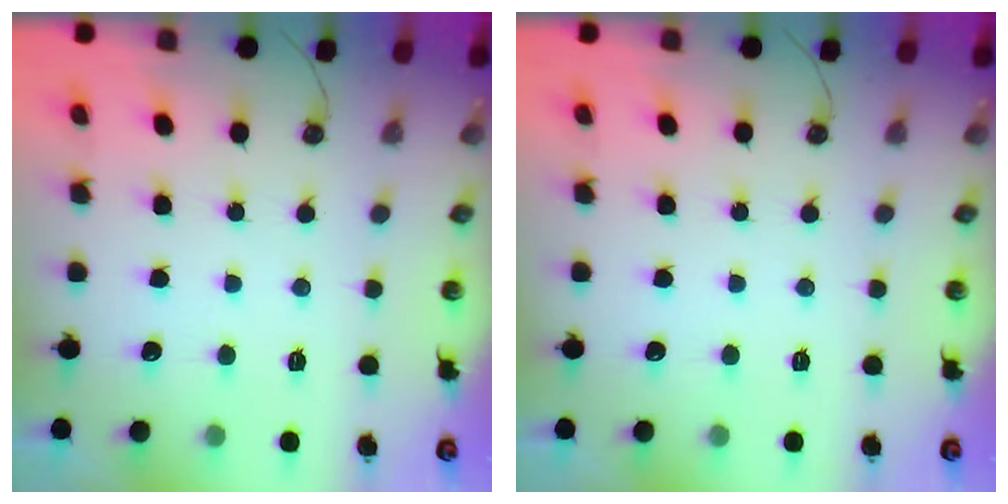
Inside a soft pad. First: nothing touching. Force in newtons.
{"total": 0.0}